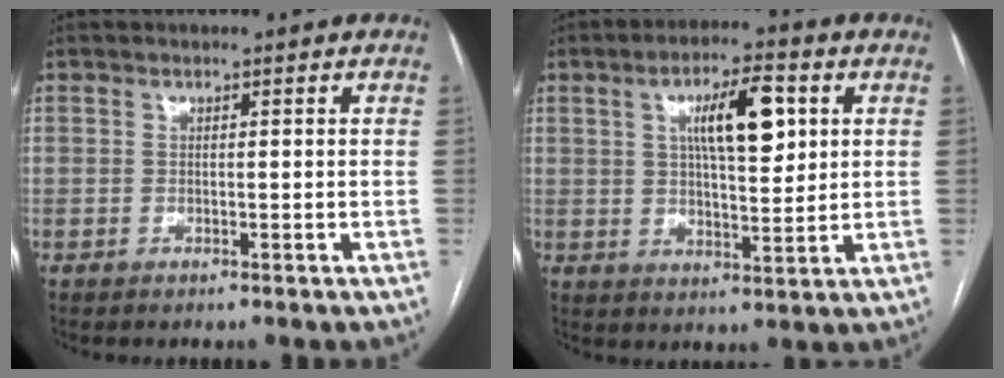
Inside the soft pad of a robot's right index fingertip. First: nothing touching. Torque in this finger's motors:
{"motor_torque": [1.22, 0.19, 0.56, 0.15]}